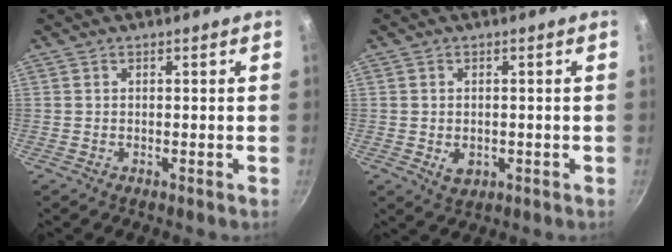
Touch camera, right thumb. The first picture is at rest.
{"total": 3.3, "force": [-0.6, 2.4, 2.1], "torque": [-0.031, -0.004, -0.004]}